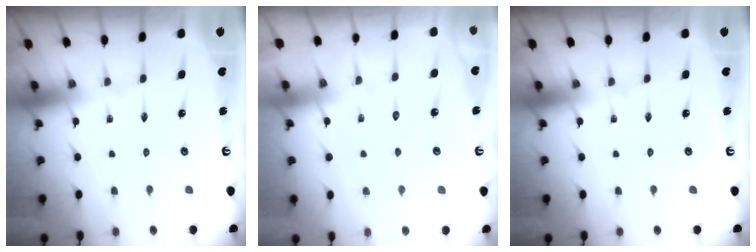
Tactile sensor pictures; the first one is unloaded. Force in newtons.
{"total": 3.5, "press": 3.5, "slide": 0.4}
{"total": 0.0}